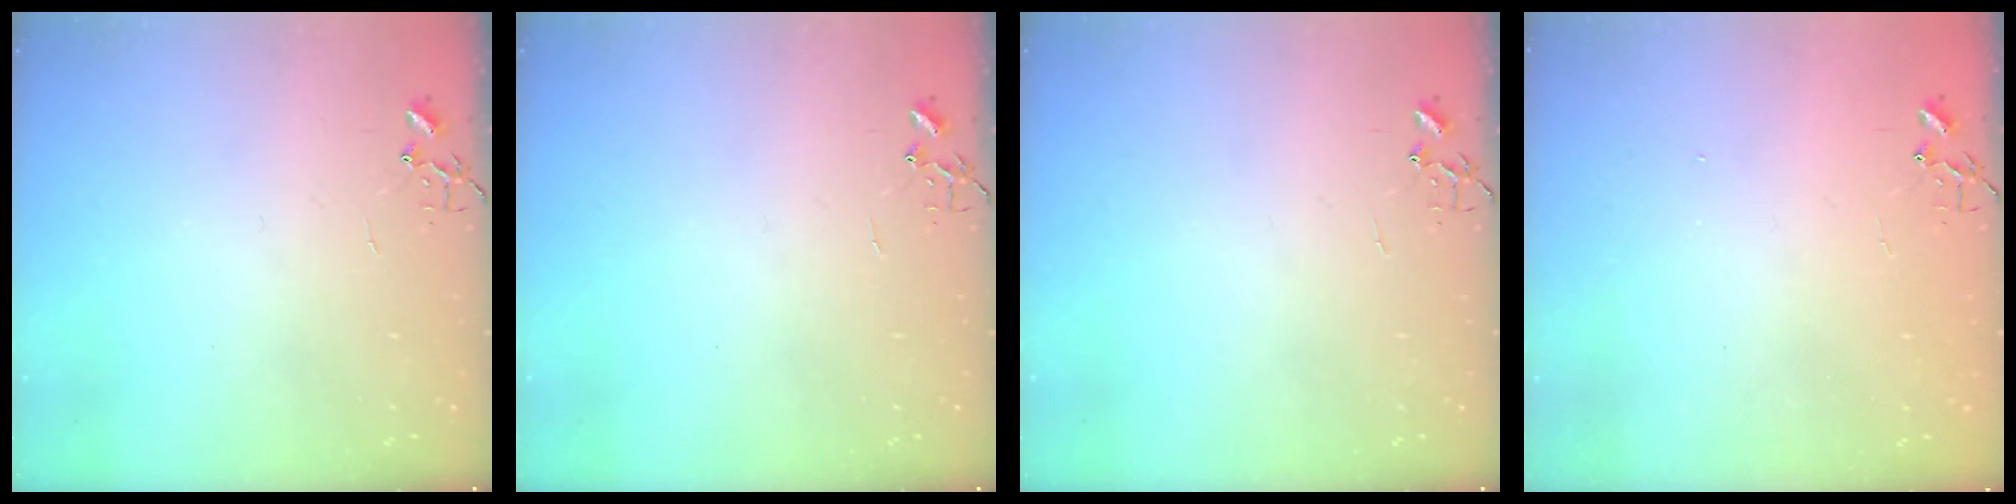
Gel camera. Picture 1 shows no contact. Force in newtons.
{"total": 0.0}
{"total": 0.0}
{"total": 1.2, "press": 1.2, "slide": 0.1}